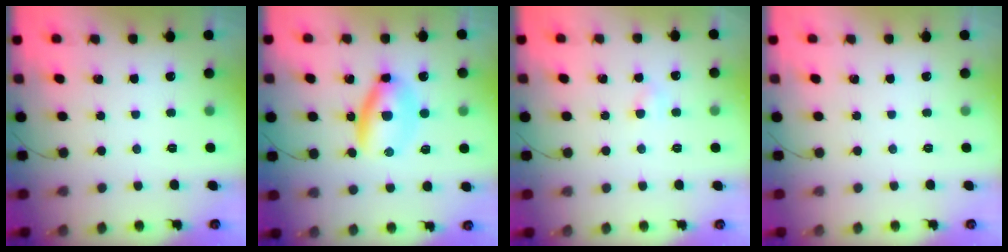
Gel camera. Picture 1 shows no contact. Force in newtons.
{"total": 6.6, "press": 6.5, "slide": 1.2}
{"total": 3.0, "press": 2.8, "slide": 1.0}
{"total": 0.0}